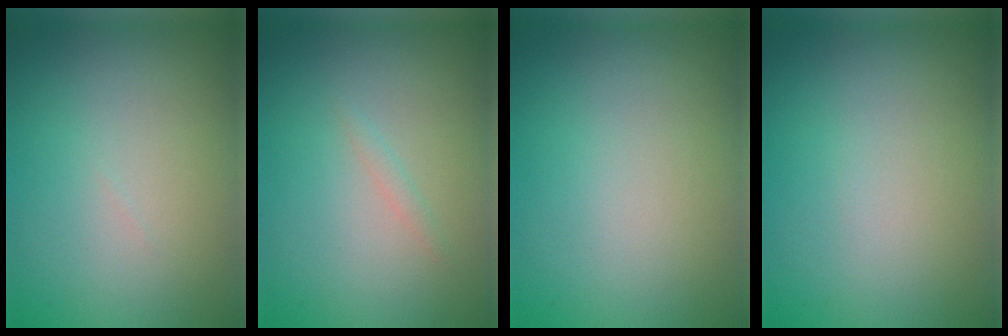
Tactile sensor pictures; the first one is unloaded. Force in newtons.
{"total": 0.7, "press": 0.7, "slide": 0.1}
{"total": 0.0}
{"total": 0.0}